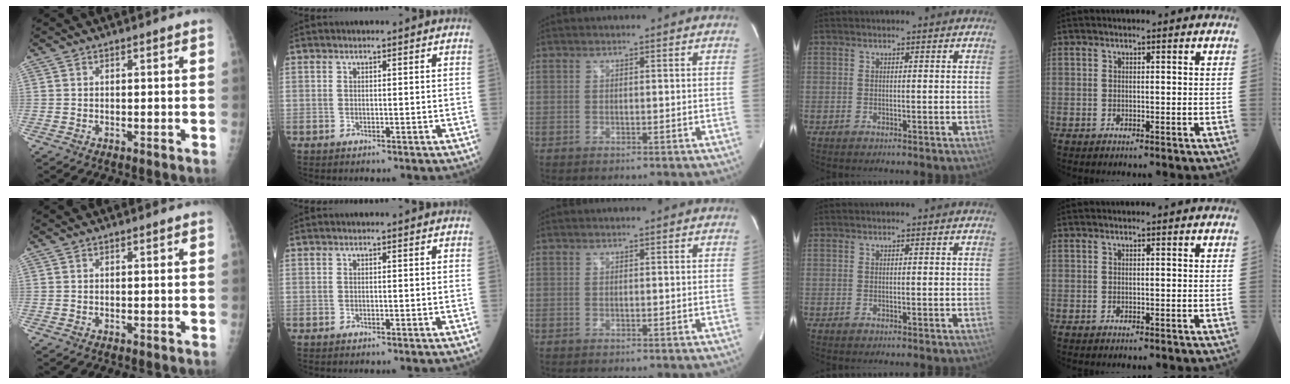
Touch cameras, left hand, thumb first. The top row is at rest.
{}